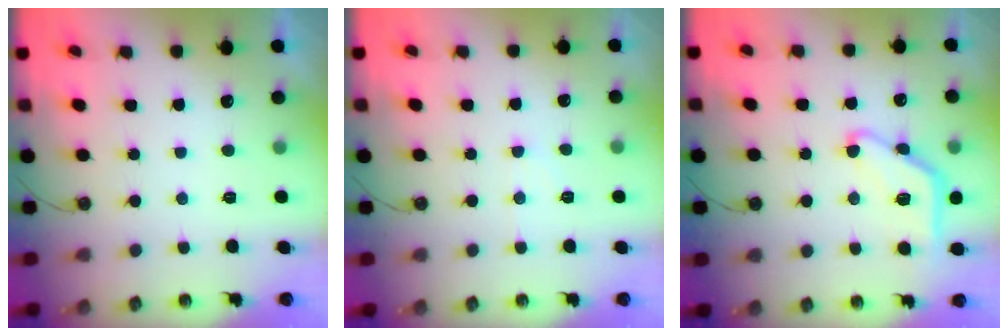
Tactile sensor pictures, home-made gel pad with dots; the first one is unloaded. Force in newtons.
{"total": 4.4, "press": 4.4, "slide": 0.6}
{"total": 12.2, "press": 12.2, "slide": 0.6}